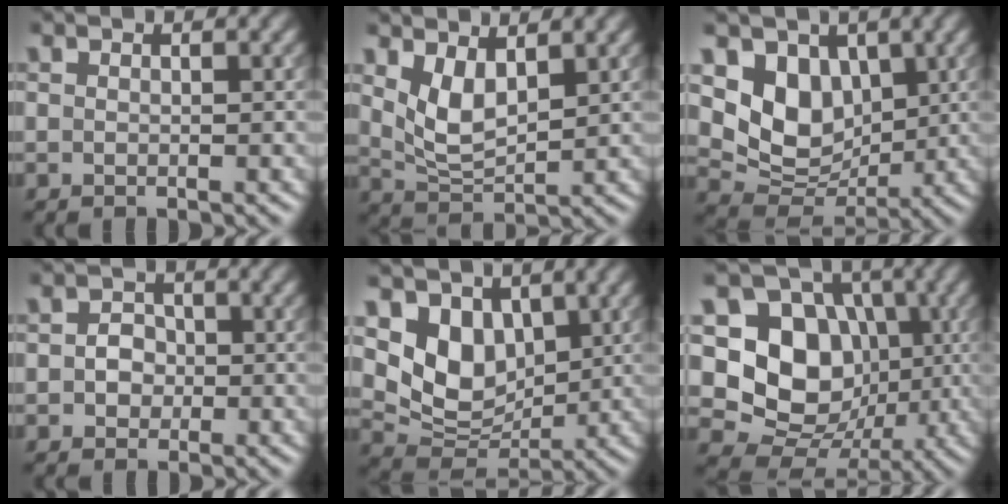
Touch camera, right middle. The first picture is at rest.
{"total": 3.7, "force": [1.7, 1.7, 2.8], "torque": [-0.063, -0.008, 0.040]}
{"total": 6.3, "force": [2.0, 4.9, 3.5], "torque": [-0.062, -0.017, 0.035]}
{"total": 2.1, "force": [-0.2, 1.8, 1.0], "torque": [-0.001, 0.001, -0.014]}
{"total": 5.9, "force": [2.3, 4.4, 3.3], "torque": [-0.062, -0.018, 0.042]}
{"total": 10.0, "force": [0.6, 8.3, 5.6], "torque": [-0.086, -0.008, -0.009]}